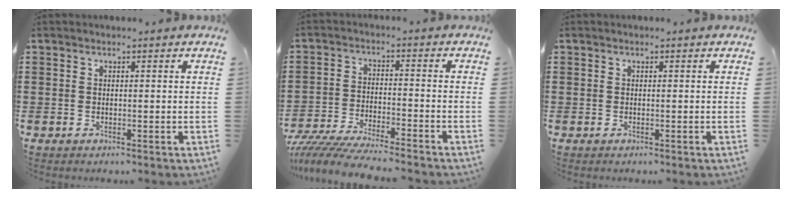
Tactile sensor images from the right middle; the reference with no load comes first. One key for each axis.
{"total": 6.6, "fx": -6.3, "fy": -0.1, "fz": 1.8, "tx": -0.052, "ty": -0.012, "tz": -0.126}
{"total": 0.0}